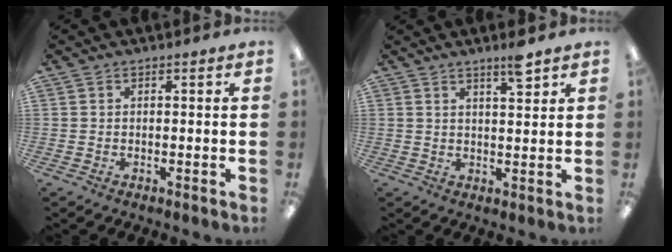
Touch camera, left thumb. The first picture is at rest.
{"total": 4.8, "force": [3.6, 0.6, 3.1], "torque": [-0.046, -0.018, 0.057]}